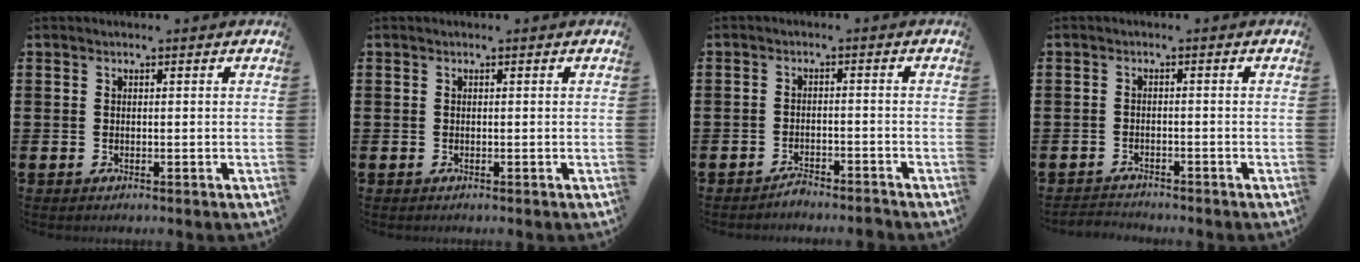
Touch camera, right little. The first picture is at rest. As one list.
[{"total": 0.0}, {"total": 1.8, "force": [-1.8, 0.0, 0.1], "torque": [-0.008, 0.005, -0.038]}, {"total": 1.4, "force": [-1.4, 0.0, -0.2], "torque": [-0.002, 0.004, -0.030]}]